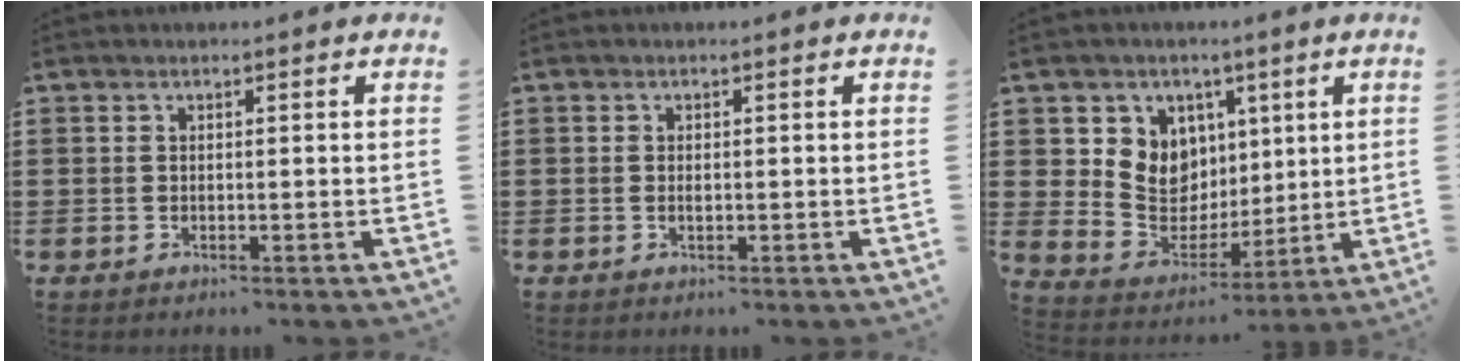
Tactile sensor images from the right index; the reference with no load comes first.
{"total": 0.7, "force": [0.0, 0.1, 0.7], "torque": [-0.015, -0.002, 0.000]}
{"total": 8.2, "force": [2.6, 7.5, 1.8], "torque": [-0.065, -0.020, 0.052]}